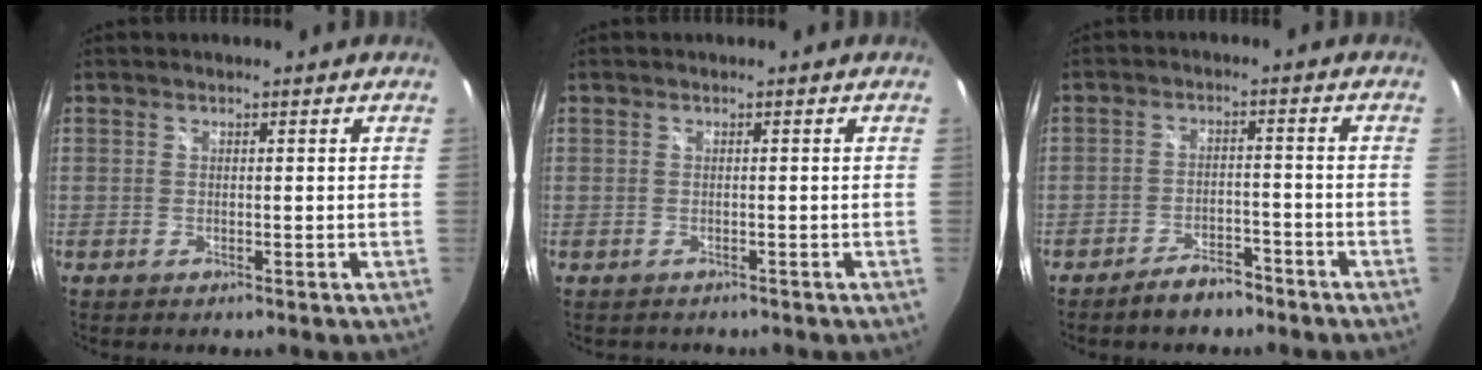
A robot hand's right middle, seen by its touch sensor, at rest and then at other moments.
{"total": 1.2, "force": [-1.0, 0.5, 0.1], "torque": [-0.007, -0.003, -0.015]}
{"total": 5.5, "force": [-4.6, 2.1, 2.2], "torque": [-0.057, 0.009, -0.067]}